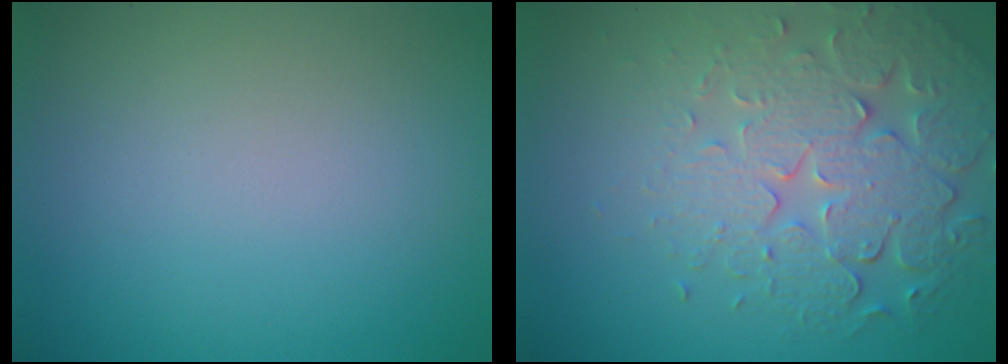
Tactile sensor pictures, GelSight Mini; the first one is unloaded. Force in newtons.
{"total": 6.7, "press": 5.1, "slide": 4.4}